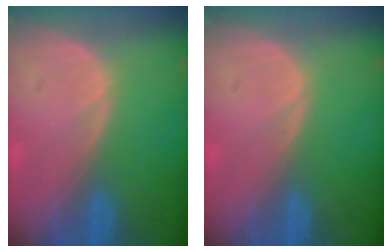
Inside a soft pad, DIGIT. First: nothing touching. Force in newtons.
{"total": 0.0}